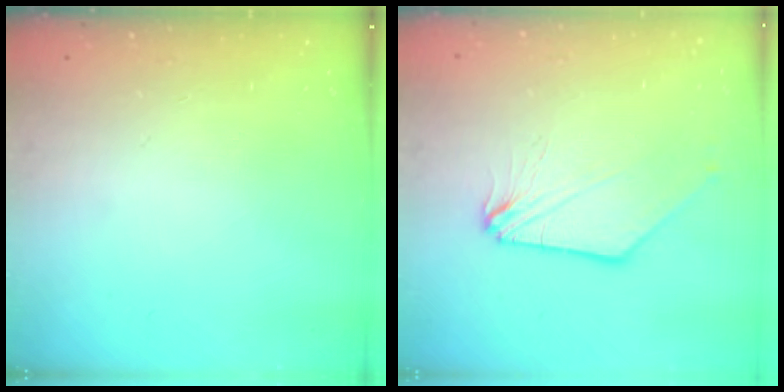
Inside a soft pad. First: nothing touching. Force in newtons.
{"total": 1.9, "press": 1.9, "slide": 0.5}